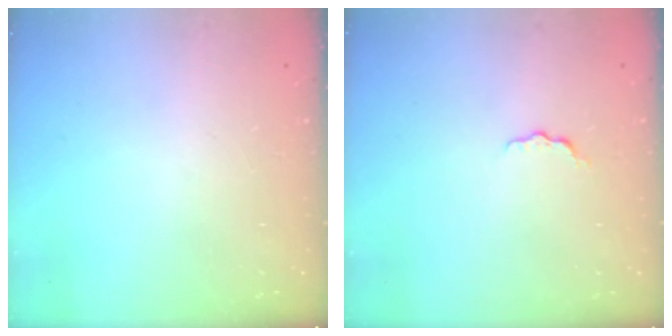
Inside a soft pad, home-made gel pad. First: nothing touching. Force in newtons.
{"total": 3.1, "press": 3.1, "slide": 0.2}